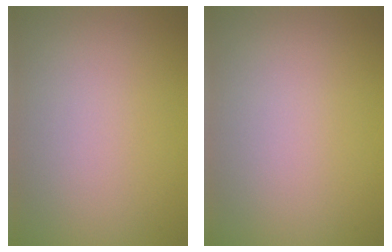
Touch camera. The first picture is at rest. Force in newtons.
{"total": 0.0}